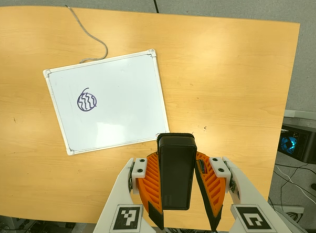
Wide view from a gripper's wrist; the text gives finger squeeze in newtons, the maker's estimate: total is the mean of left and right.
{"total": 6.3, "left": 5.0, "right": 7.7}